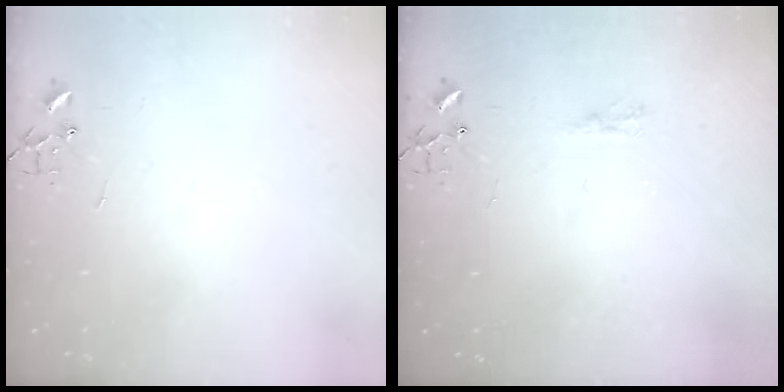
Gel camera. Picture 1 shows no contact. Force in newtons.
{"total": 5.1, "press": 5.1, "slide": 0.4}